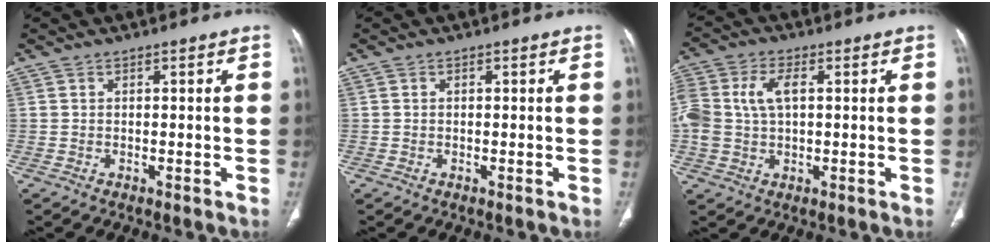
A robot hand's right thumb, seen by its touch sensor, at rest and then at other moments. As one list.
[{"total": 0.0}, {"total": 10.7, "force": [1.5, 6.6, 8.2], "torque": [-0.198, 0.015, 0.033]}]